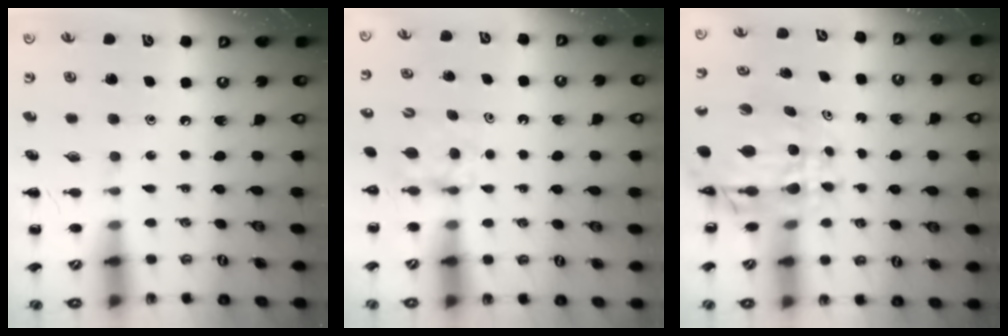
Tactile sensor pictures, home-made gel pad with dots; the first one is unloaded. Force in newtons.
{"total": 3.7, "press": 3.6, "slide": 0.7}
{"total": 9.3, "press": 8.7, "slide": 3.2}